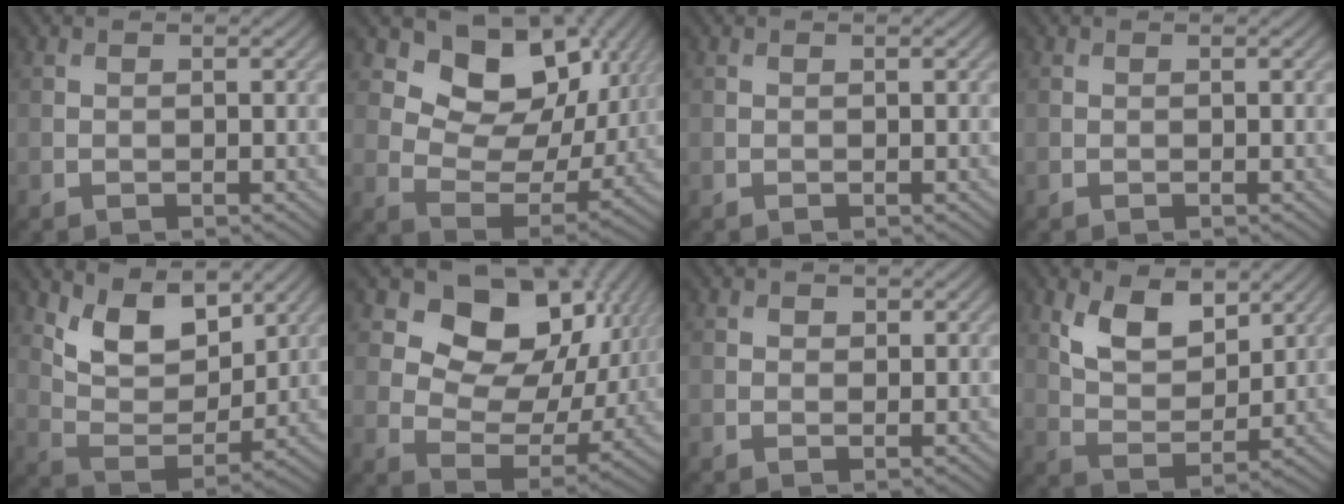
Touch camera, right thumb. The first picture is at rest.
{"total": 12.0, "force": [5.9, 7.9, 6.9], "torque": [-0.124, -0.006, 0.101]}
{"total": 0.0}
{"total": 0.0}
{"total": 8.5, "force": [5.2, 4.2, 5.2], "torque": [-0.107, -0.016, 0.095]}
{"total": 13.7, "force": [5.8, 9.3, 8.3], "torque": [-0.136, -0.003, 0.096]}
{"total": 0.8, "force": [0.4, 0.6, 0.2], "torque": [-0.002, -0.004, 0.005]}
{"total": 7.6, "force": [4.0, 4.1, 5.0], "torque": [-0.101, -0.013, 0.072]}